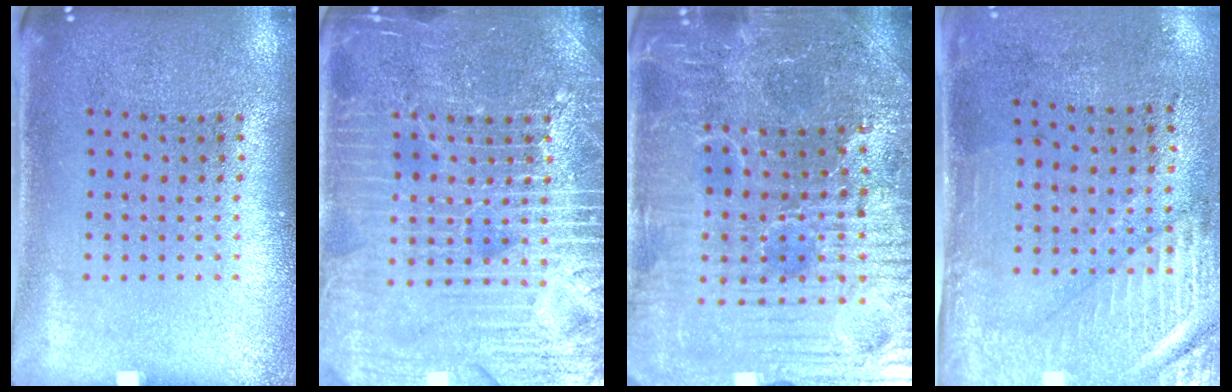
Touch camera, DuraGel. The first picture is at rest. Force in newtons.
{"total": 7.1, "press": 7.0, "slide": 0.9}
{"total": 5.6, "press": 5.4, "slide": 1.6}
{"total": 3.0, "press": 2.5, "slide": 1.6}